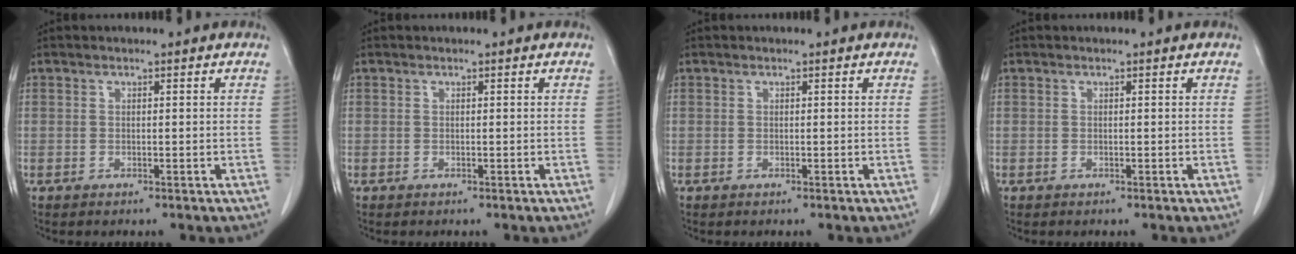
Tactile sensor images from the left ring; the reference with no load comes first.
{"total": 0.0}
{"total": 0.0}
{"total": 0.0}